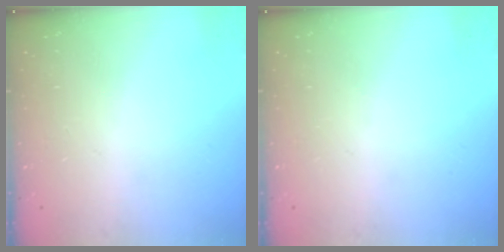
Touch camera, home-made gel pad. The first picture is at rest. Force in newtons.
{"total": 0.0}